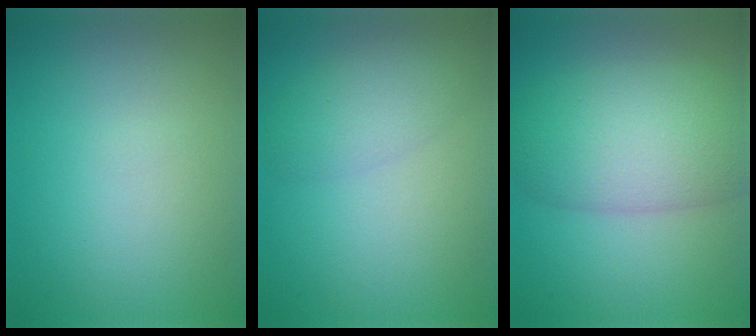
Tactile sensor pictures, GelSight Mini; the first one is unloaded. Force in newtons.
{"total": 2.8, "press": 2.8, "slide": 0.2}
{"total": 8.2, "press": 8.2, "slide": 0.1}